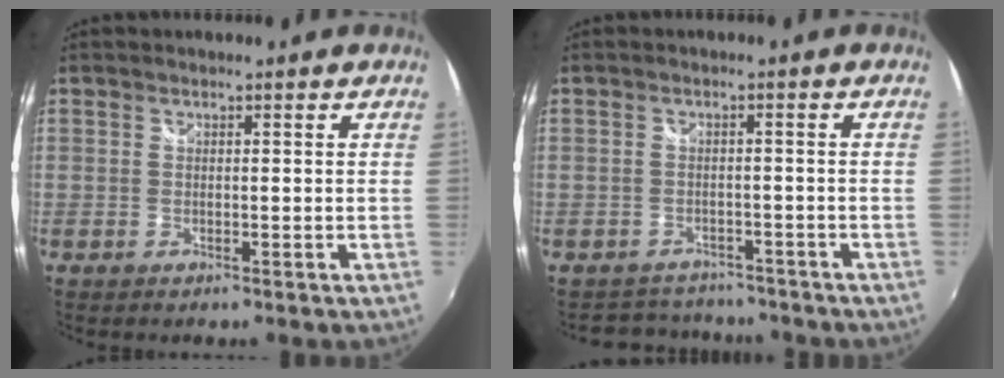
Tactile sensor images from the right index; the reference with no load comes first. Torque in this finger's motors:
{"motor_torque": [-1.18, -0.79, -0.54, -0.12]}